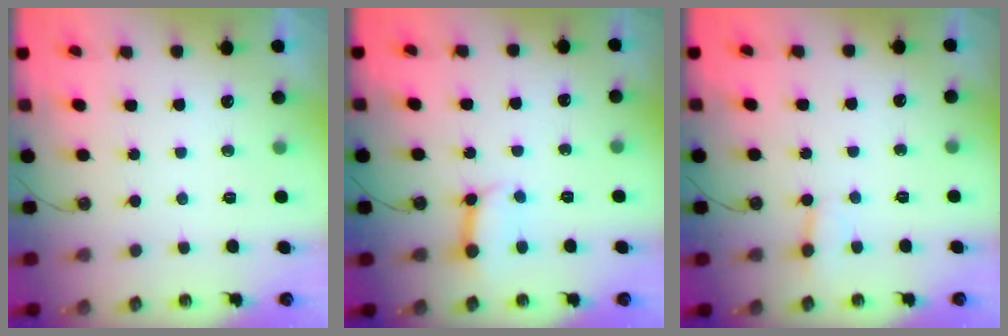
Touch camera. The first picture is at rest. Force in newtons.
{"total": 6.3, "press": 6.3, "slide": 0.4}
{"total": 2.6, "press": 2.6, "slide": 0.2}